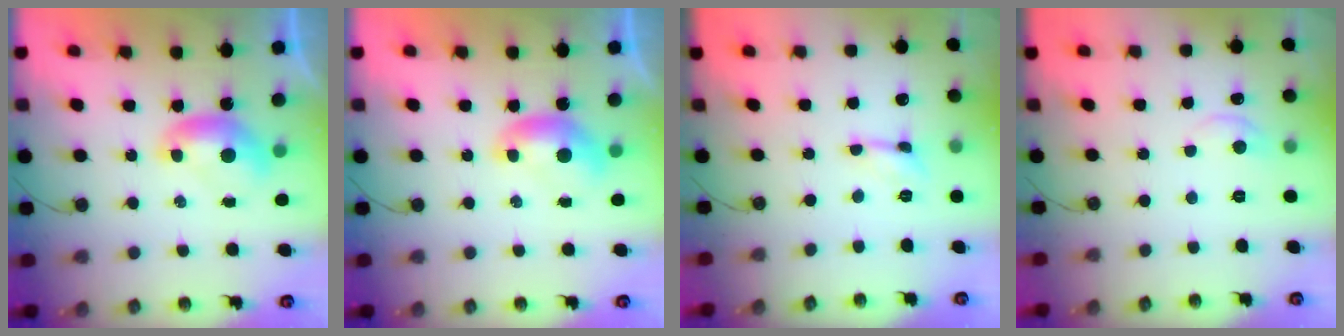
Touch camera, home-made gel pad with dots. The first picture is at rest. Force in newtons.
{"total": 0.0}
{"total": 0.0}
{"total": 0.0}